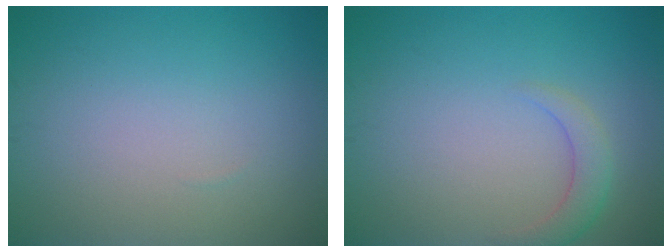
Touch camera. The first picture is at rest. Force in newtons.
{"total": 2.1, "press": 2.1, "slide": 0.2}